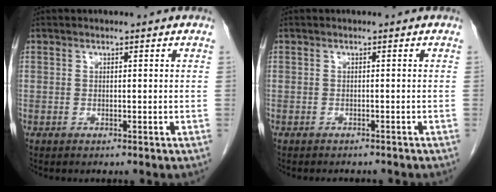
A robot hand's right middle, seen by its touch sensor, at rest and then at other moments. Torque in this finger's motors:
{"motor_torque": [0.03, -0.02, -0.01, 0.00]}